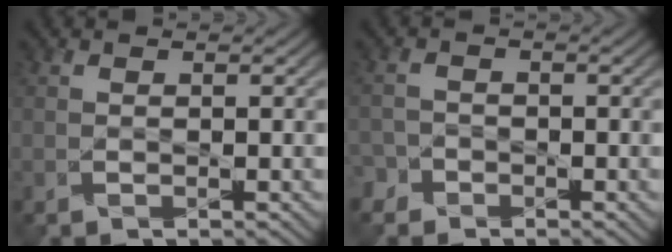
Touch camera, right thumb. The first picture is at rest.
{"total": 2.1, "force": [-1.6, 1.3, 0.3], "torque": [-0.006, 0.000, -0.040]}